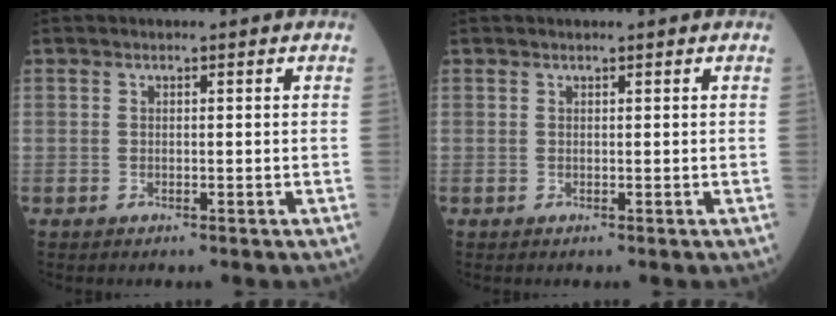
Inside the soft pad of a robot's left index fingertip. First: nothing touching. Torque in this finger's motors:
{"motor_torque": [0.25, -0.07, -0.07, 0.00]}